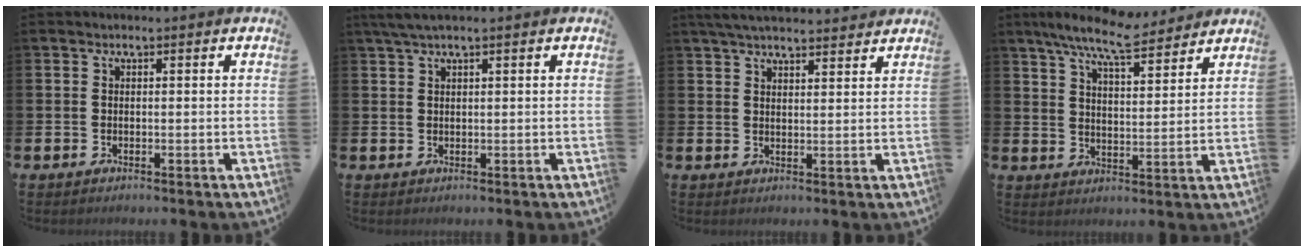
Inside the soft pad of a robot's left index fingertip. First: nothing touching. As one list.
[{"total": 2.2, "force": [1.6, 0.1, 1.5], "torque": [-0.037, 0.007, 0.029]}, {"total": 4.6, "force": [4.4, 0.6, 1.2], "torque": [-0.032, -0.013, 0.082]}, {"total": 8.8, "force": [8.0, 1.3, 3.5], "torque": [-0.089, -0.032, 0.144]}]